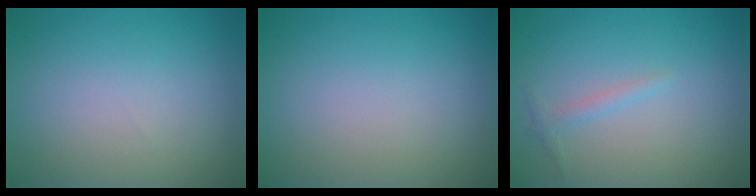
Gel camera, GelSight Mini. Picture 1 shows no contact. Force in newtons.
{"total": 0.0}
{"total": 0.9, "press": 0.9, "slide": 0.1}